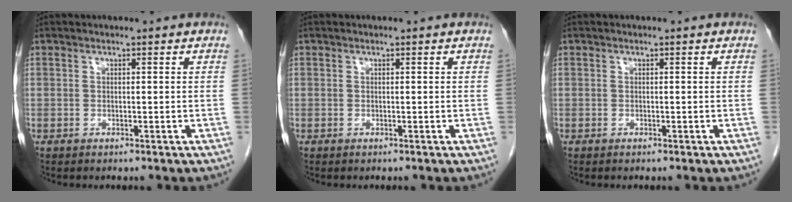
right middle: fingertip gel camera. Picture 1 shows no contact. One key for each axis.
{"total": 0.0}
{"total": 0.0}